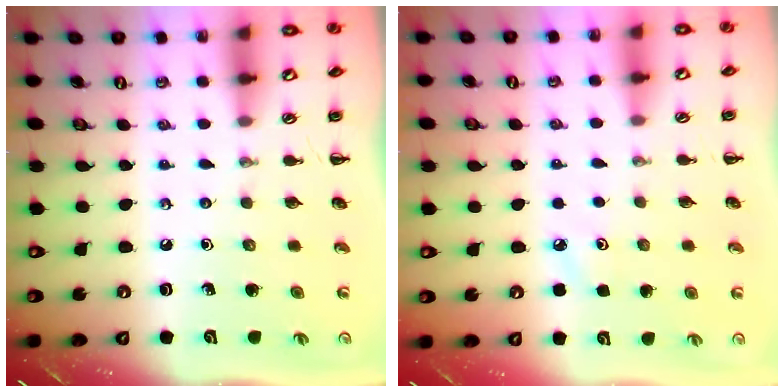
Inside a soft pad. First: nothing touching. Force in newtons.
{"total": 4.4, "press": 4.1, "slide": 1.4}